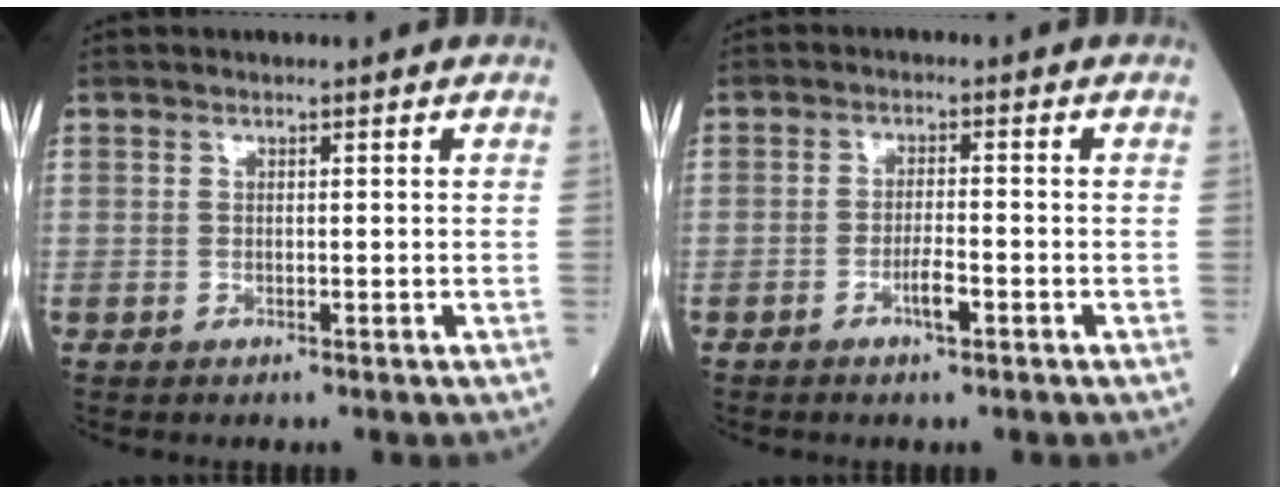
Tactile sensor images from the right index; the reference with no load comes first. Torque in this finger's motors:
{"motor_torque": [0.32, -0.46, 0.23, 0.06]}